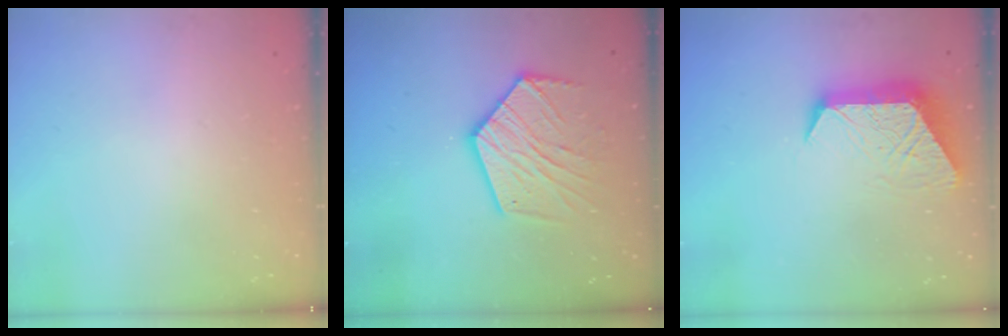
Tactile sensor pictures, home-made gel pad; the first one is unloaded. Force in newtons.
{"total": 14.1, "press": 14.1, "slide": 0.8}
{"total": 11.7, "press": 11.7, "slide": 0.9}